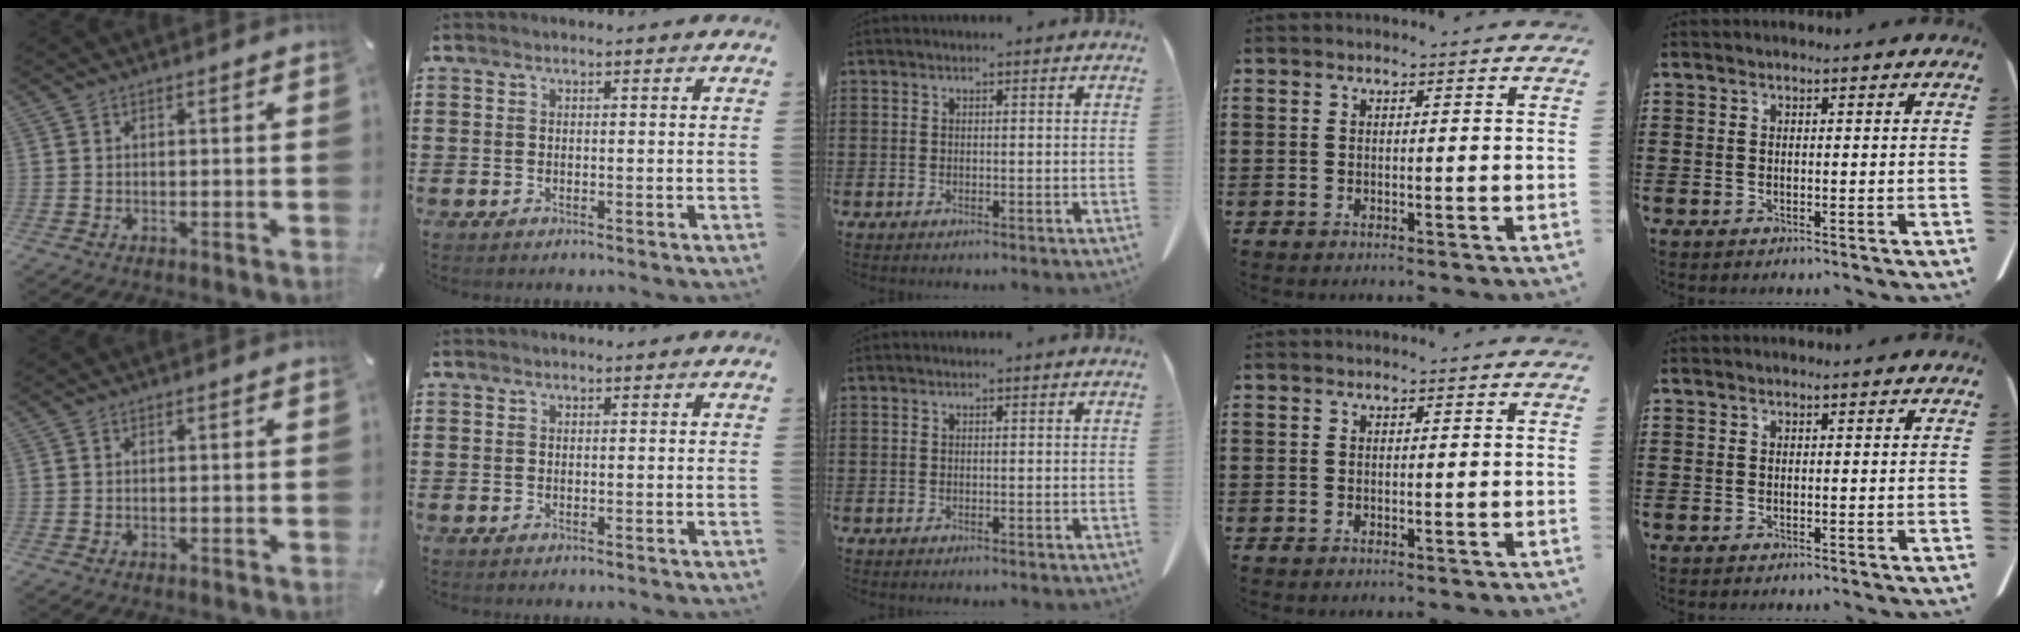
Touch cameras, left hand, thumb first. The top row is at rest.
{}